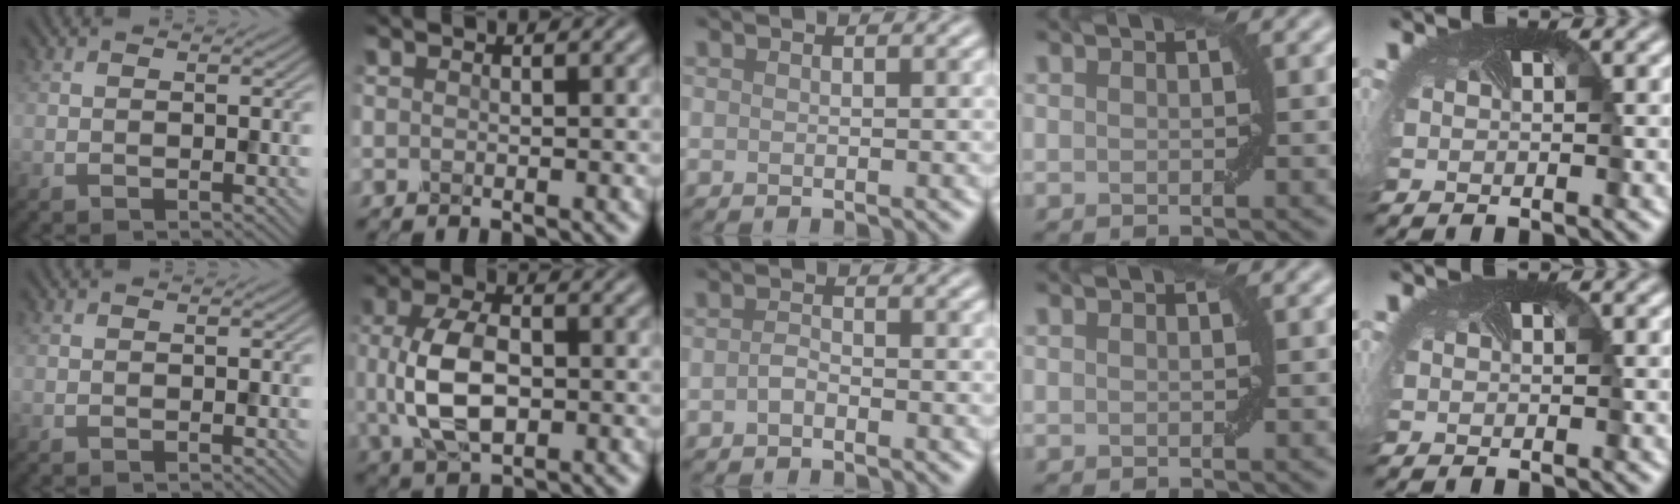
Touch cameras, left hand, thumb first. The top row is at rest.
{"index": {"total": 6.9, "force": [-0.2, 4.0, 5.7], "torque": [-0.126, -0.002, -0.005]}, "middle": {"total": 1.1, "force": [-0.6, 0.5, 0.7], "torque": [-0.016, 0.003, -0.015]}}